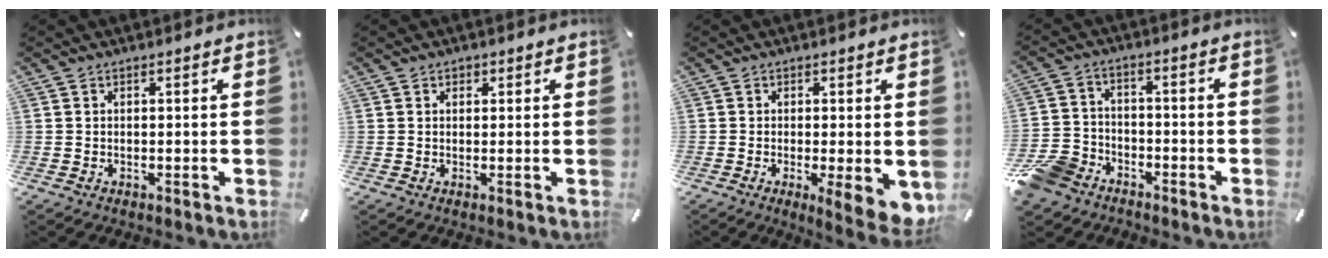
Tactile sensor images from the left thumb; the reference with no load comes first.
{"total": 0.9, "force": [0.4, 0.9, 0.1], "torque": [0.006, 0.003, 0.004]}
{"total": 7.1, "force": [-1.5, 1.5, 6.8], "torque": [-0.089, -0.013, -0.015]}
{"total": 9.7, "force": [-6.7, 6.6, 2.6], "torque": [-0.060, 0.049, -0.128]}